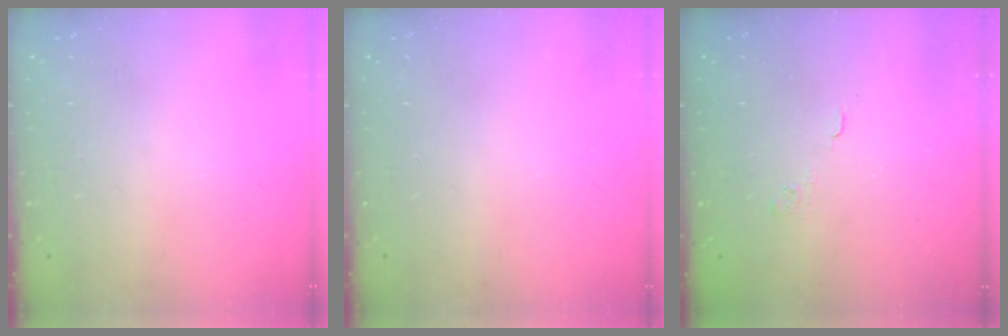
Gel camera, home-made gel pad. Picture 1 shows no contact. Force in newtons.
{"total": 0.0}
{"total": 3.6, "press": 3.5, "slide": 0.9}